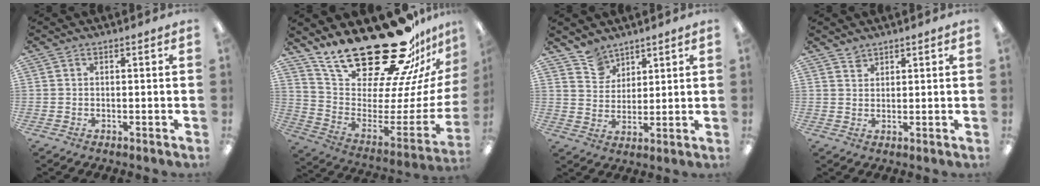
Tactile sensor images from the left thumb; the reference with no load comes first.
{"total": 30.0, "force": [23.5, 10.4, 15.5], "torque": [-0.229, -0.182, 0.430]}
{"total": 7.3, "force": [5.7, 4.4, 0.6], "torque": [-0.025, -0.030, 0.113]}
{"total": 2.2, "force": [1.9, 1.1, 0.0], "torque": [0.006, -0.007, 0.037]}